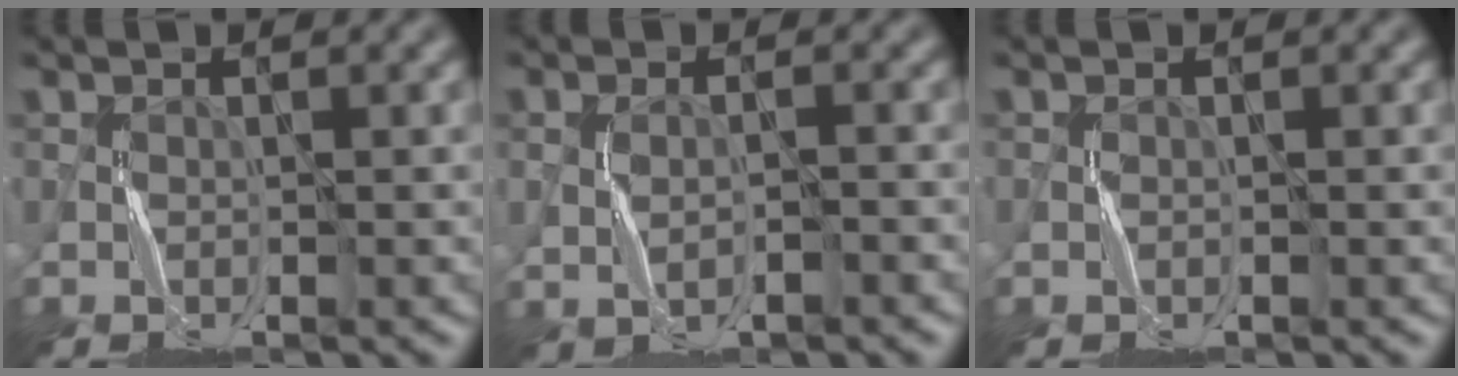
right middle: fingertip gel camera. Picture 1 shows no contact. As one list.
[{"total": 1.4, "force": [-0.6, 0.7, 1.1], "torque": [-0.030, 0.001, -0.007]}, {"total": 0.0}]